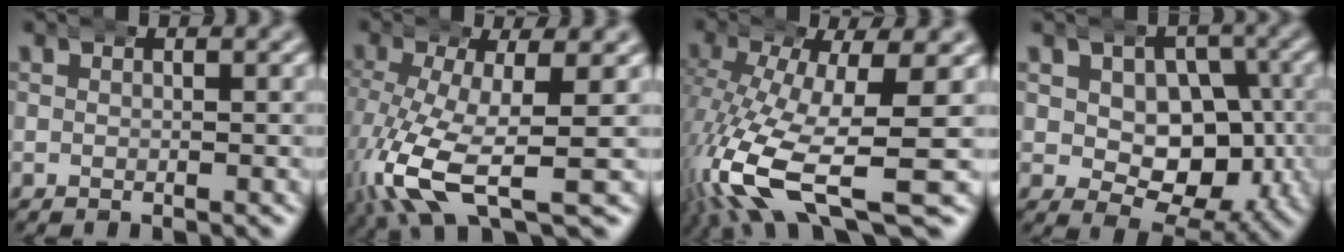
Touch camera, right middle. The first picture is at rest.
{"total": 7.2, "force": [-2.1, 2.6, 6.3], "torque": [-0.137, -0.035, -0.018]}
{"total": 9.1, "force": [-4.2, 2.8, 7.6], "torque": [-0.160, -0.045, -0.046]}
{"total": 9.6, "force": [-1.4, 7.9, 5.3], "torque": [-0.088, -0.042, -0.017]}